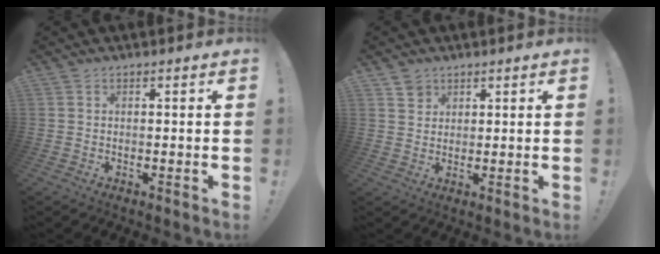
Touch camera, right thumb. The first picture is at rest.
{"total": 3.3, "force": [2.3, 2.4, 0.4], "torque": [0.001, -0.013, 0.041]}